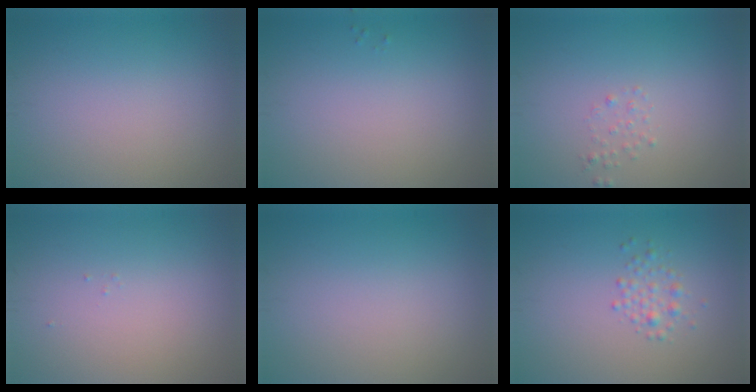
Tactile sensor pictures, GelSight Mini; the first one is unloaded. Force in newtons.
{"total": 0.0}
{"total": 0.8, "press": 0.8, "slide": 0.1}
{"total": 0.0}
{"total": 0.0}
{"total": 2.2, "press": 2.2, "slide": 0.0}